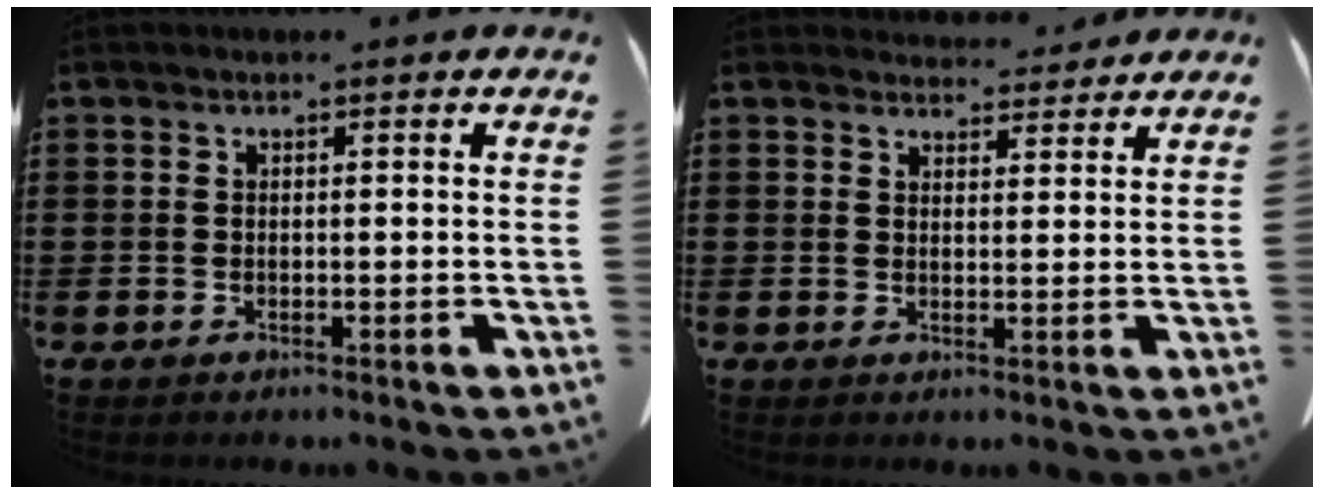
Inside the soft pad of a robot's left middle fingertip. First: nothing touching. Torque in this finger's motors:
{"motor_torque": [-0.18, 0.03, -0.24, -0.07]}